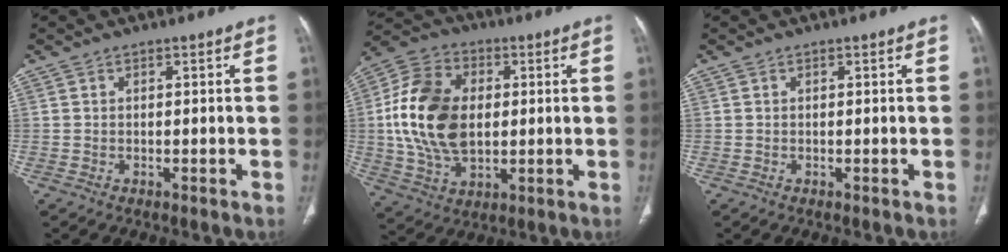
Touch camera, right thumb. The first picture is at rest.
{"total": 17.8, "force": [1.0, 11.9, 13.2], "torque": [-0.243, 0.006, 0.022]}
{"total": 0.0}